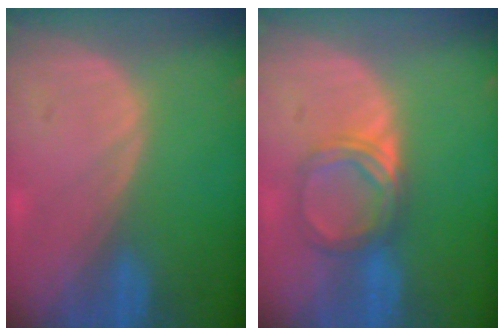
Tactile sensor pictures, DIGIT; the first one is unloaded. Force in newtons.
{"total": 5.3, "press": 4.9, "slide": 2.0}